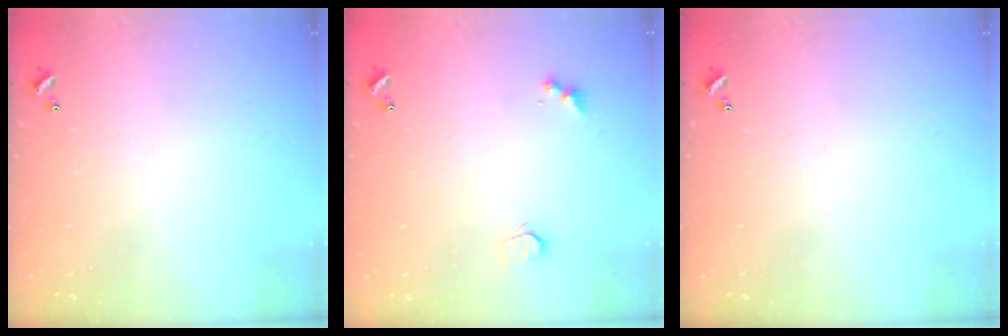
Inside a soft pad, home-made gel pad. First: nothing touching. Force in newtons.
{"total": 3.4, "press": 3.4, "slide": 0.6}
{"total": 0.0}